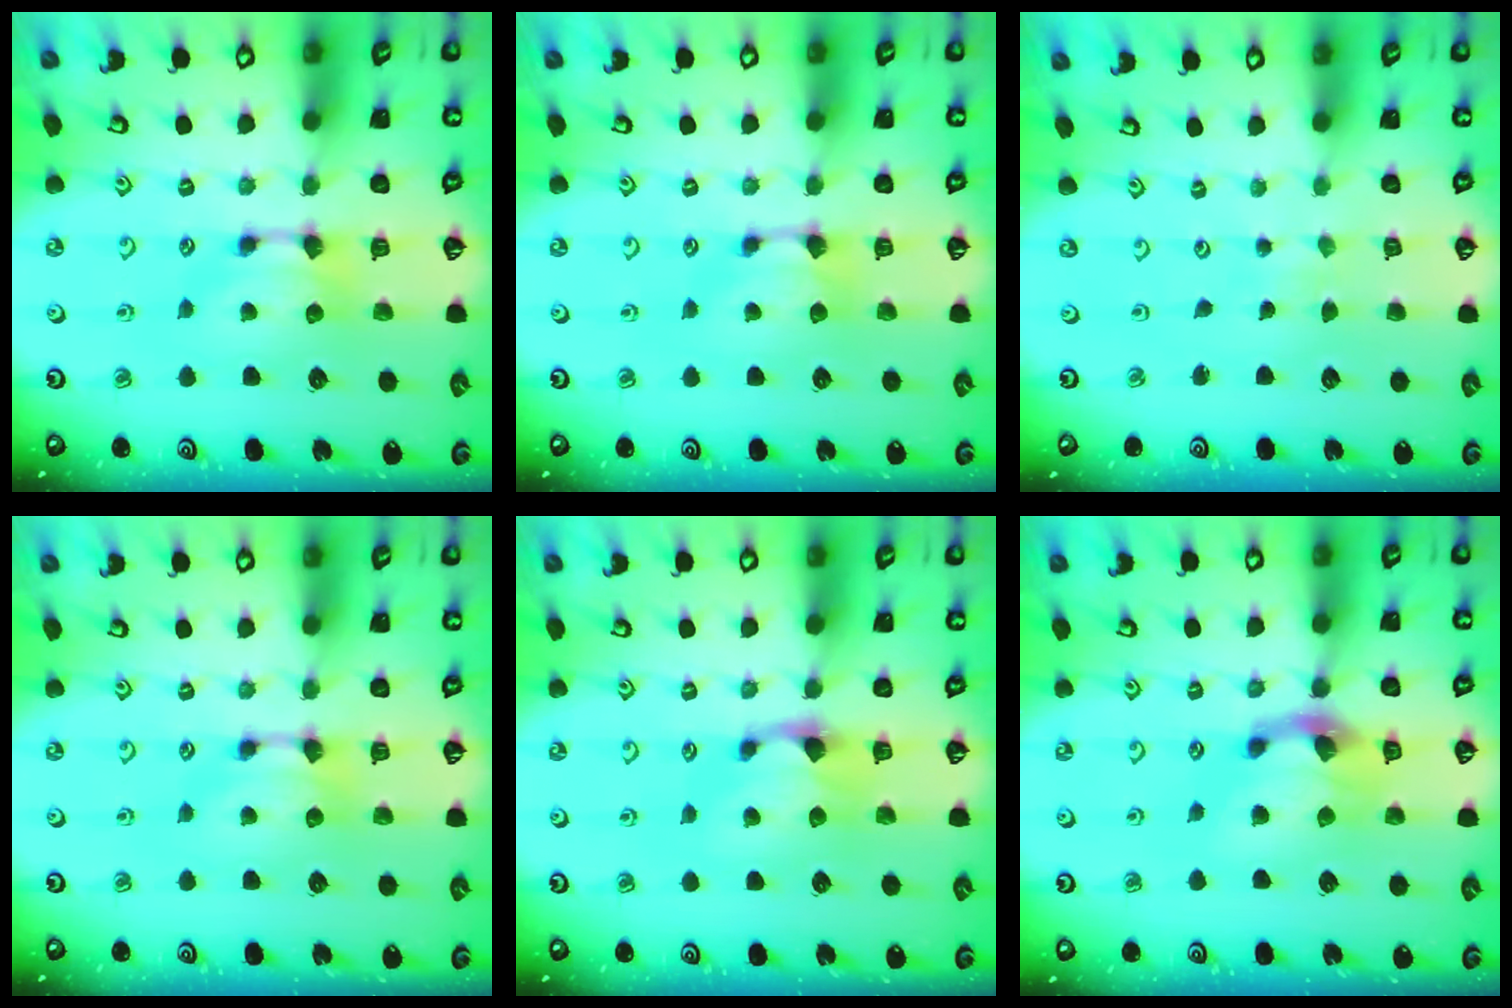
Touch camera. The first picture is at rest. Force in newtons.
{"total": 0.5, "press": 0.4, "slide": 0.3}
{"total": 5.6, "press": 5.6, "slide": 0.2}
{"total": 0.0}
{"total": 1.0, "press": 0.3, "slide": 0.9}
{"total": 3.8, "press": 3.3, "slide": 2.0}